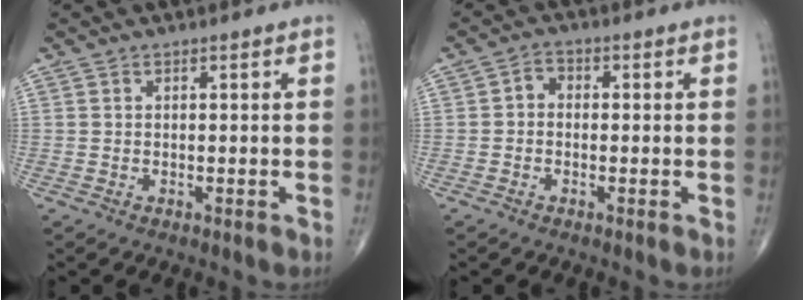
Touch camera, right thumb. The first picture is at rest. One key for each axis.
{"total": 2.6, "fx": -0.3, "fy": 2.1, "fz": 1.5, "tx": -0.014, "ty": 0.012, "tz": -0.018}